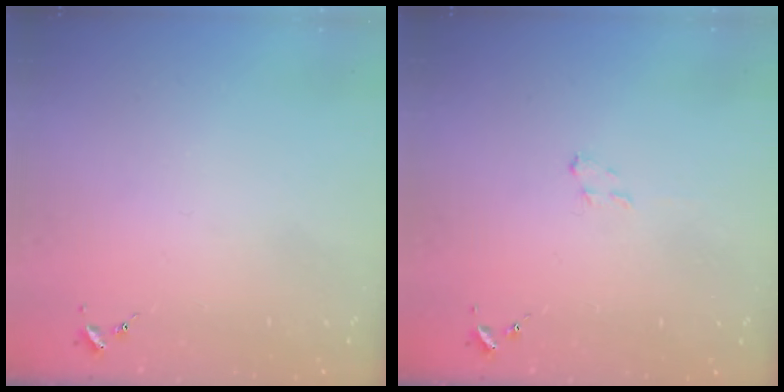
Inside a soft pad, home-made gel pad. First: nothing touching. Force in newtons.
{"total": 3.9, "press": 3.9, "slide": 0.5}